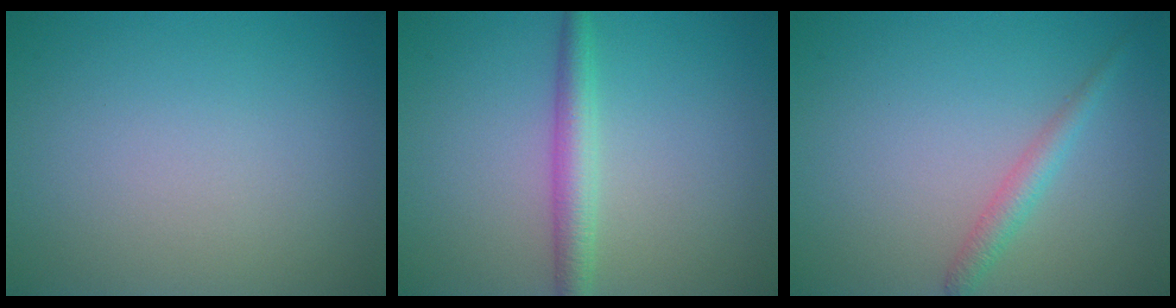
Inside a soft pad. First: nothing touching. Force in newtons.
{"total": 2.9, "press": 2.9, "slide": 0.1}
{"total": 1.8, "press": 1.8, "slide": 0.0}